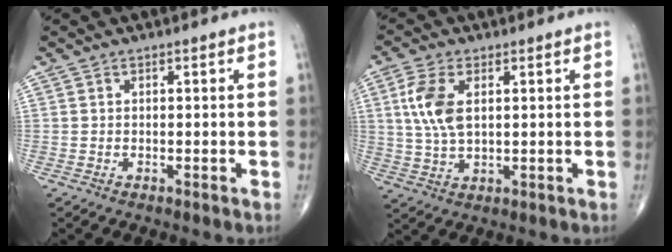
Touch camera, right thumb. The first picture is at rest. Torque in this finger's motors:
{"motor_torque": [0.14, 0.16, 0.99, 0.35, 0.10]}